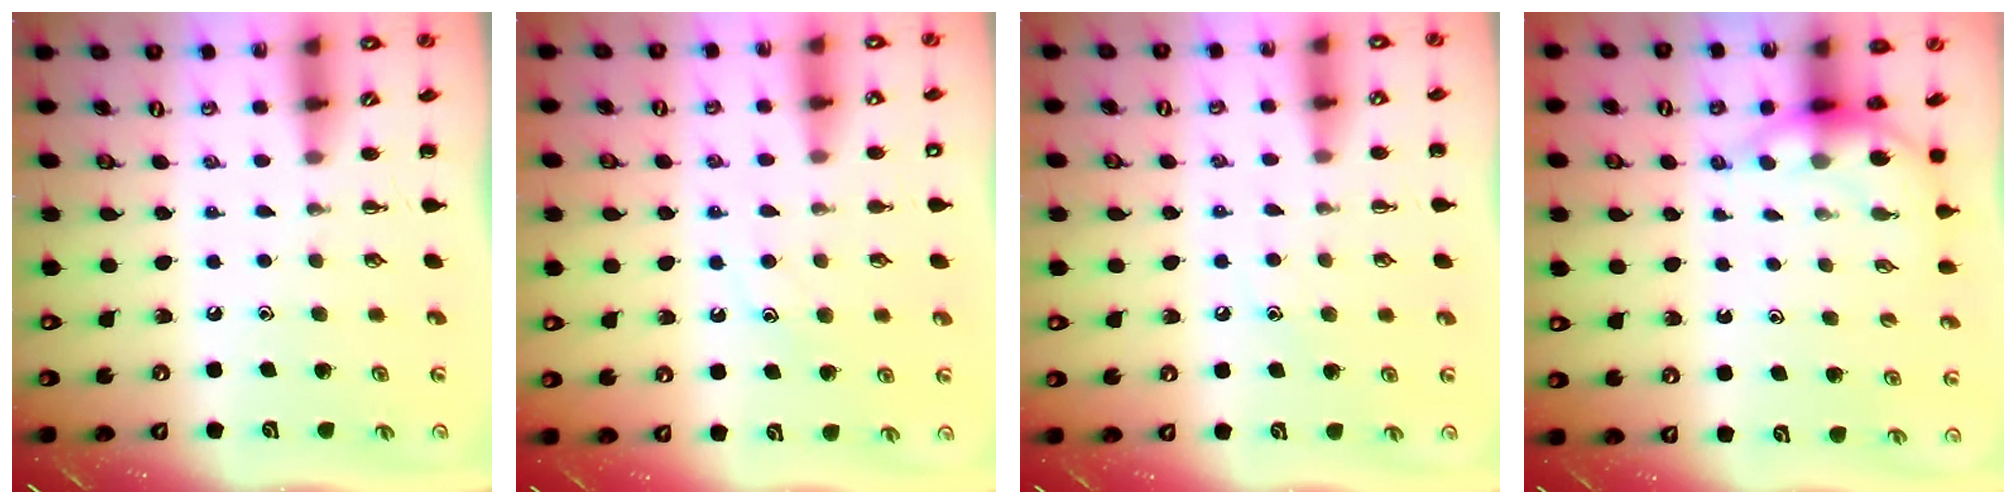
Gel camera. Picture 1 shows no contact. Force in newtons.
{"total": 9.7, "press": 9.6, "slide": 1.2}
{"total": 7.1, "press": 6.9, "slide": 1.9}
{"total": 4.3, "press": 4.3, "slide": 0.3}